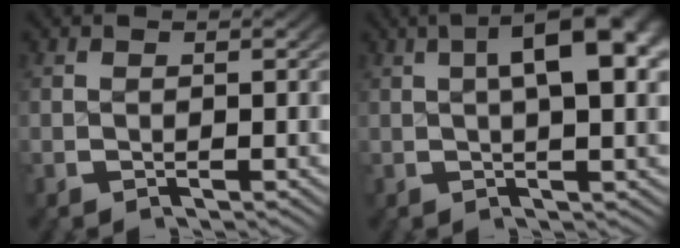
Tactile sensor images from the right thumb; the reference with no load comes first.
{"total": 8.8, "force": [2.8, 3.9, 7.3], "torque": [-0.079, 0.030, 0.025]}